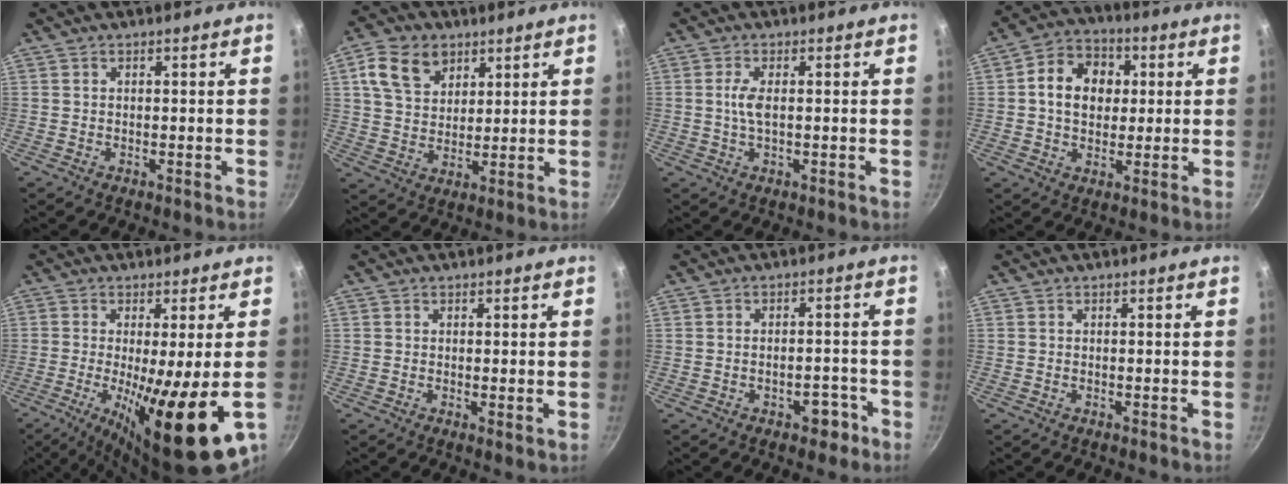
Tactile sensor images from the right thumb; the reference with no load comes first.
{"total": 11.0, "force": [5.1, 8.0, 5.7], "torque": [-0.080, -0.008, 0.088]}
{"total": 3.2, "force": [0.2, 1.0, 3.0], "torque": [-0.069, 0.002, 0.002]}
{"total": 11.1, "force": [1.6, 8.8, 6.5], "torque": [-0.080, 0.014, 0.012]}
{"total": 16.3, "force": [-3.6, 2.7, 15.7], "torque": [-0.259, -0.022, -0.047]}
{"total": 1.0, "force": [0.2, 0.3, 0.9], "torque": [-0.016, -0.007, 0.000]}
{"total": 4.5, "force": [-2.5, 2.5, 2.9], "torque": [-0.018, 0.020, -0.028]}
{"total": 0.0}